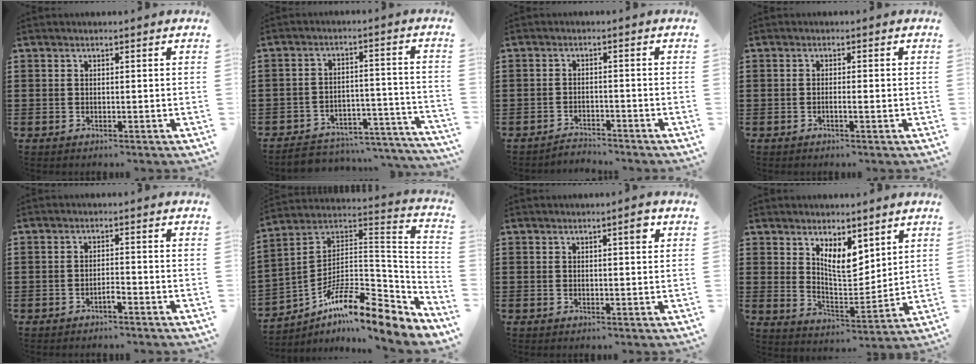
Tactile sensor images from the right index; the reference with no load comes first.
{"total": 3.9, "force": [-3.7, 1.0, 0.8], "torque": [-0.021, 0.000, -0.077]}
{"total": 2.5, "force": [-2.4, 0.2, -0.3], "torque": [-0.003, 0.003, -0.055]}
{"total": 1.1, "force": [-0.5, 0.1, 1.0], "torque": [-0.018, -0.001, -0.009]}
{"total": 1.6, "force": [-1.2, 0.2, 1.1], "torque": [-0.022, -0.003, -0.022]}
{"total": 11.0, "force": [-8.3, 2.4, 6.8], "torque": [-0.121, 0.006, -0.160]}
{"total": 2.5, "force": [1.2, 0.5, 2.1], "torque": [-0.026, 0.000, 0.014]}
{"total": 7.2, "force": [4.9, 3.0, 4.3], "torque": [-0.082, -0.022, 0.087]}